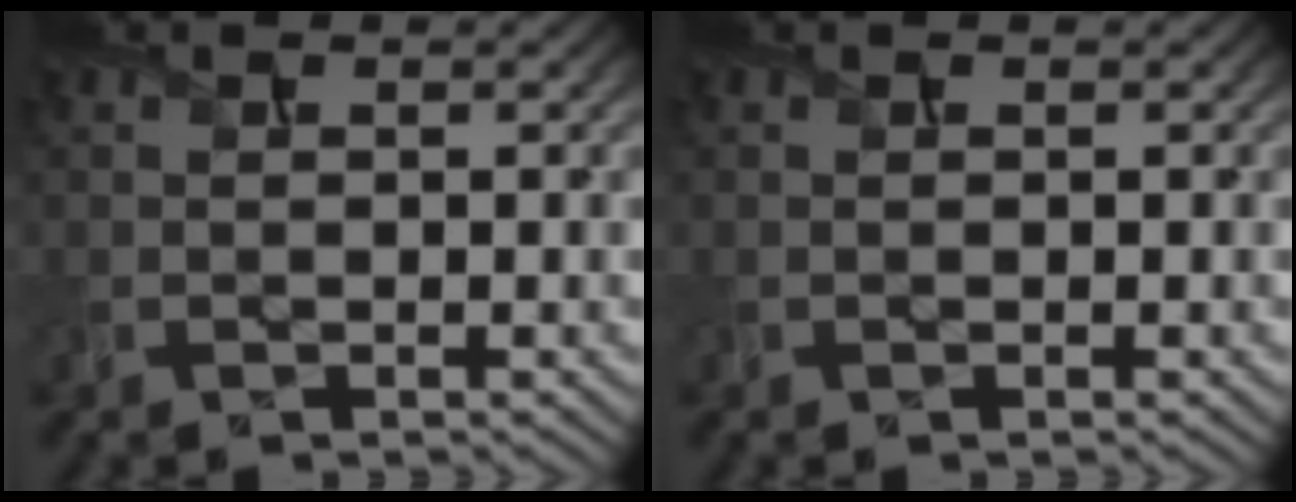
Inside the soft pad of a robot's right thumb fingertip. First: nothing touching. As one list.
[{"total": 0.0}]